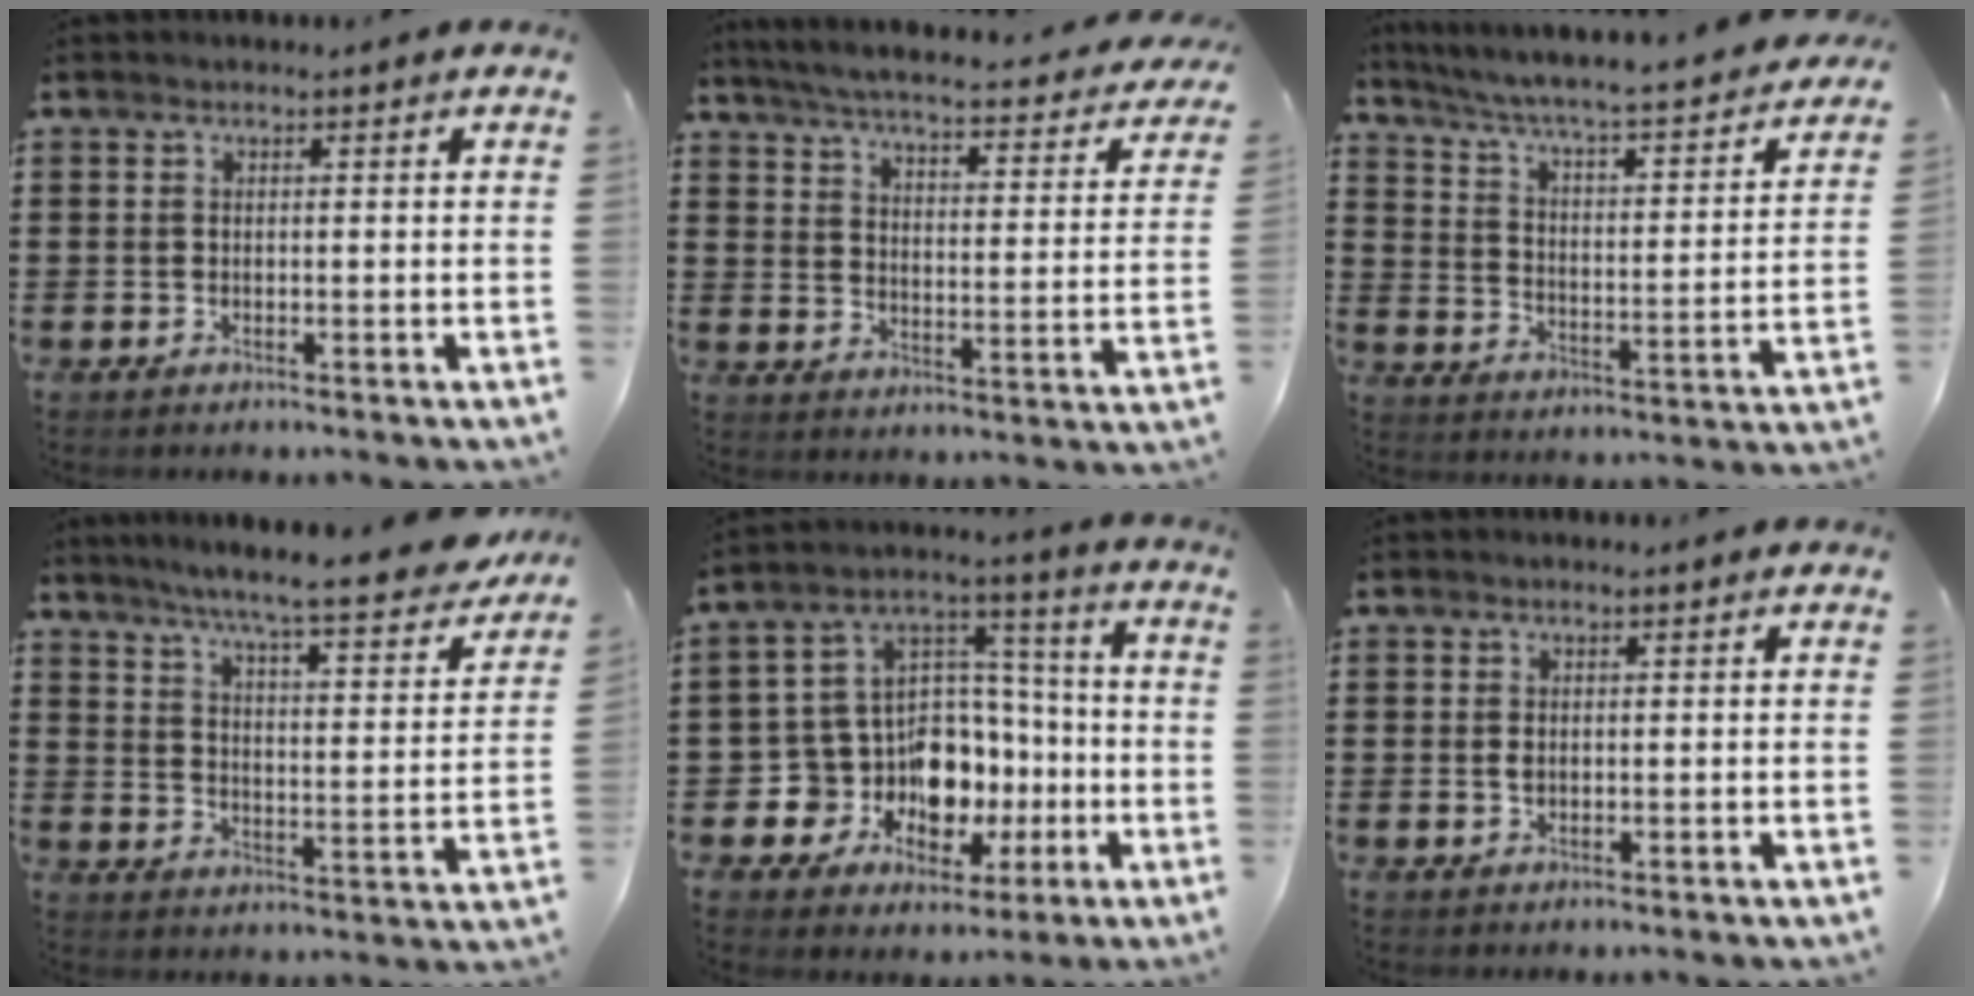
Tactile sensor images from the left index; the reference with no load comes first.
{"total": 4.3, "force": [3.9, -0.2, 1.9], "torque": [-0.058, -0.033, 0.058]}
{"total": 3.6, "force": [2.9, -0.1, 2.2], "torque": [-0.060, -0.040, 0.034]}
{"total": 7.6, "force": [6.7, -0.4, 3.5], "torque": [-0.081, -0.052, 0.107]}
{"total": 11.9, "force": [-3.6, 10.3, 4.6], "torque": [-0.140, -0.004, -0.053]}
{"total": 1.0, "force": [0.2, 0.6, 0.8], "torque": [-0.019, 0.003, 0.002]}